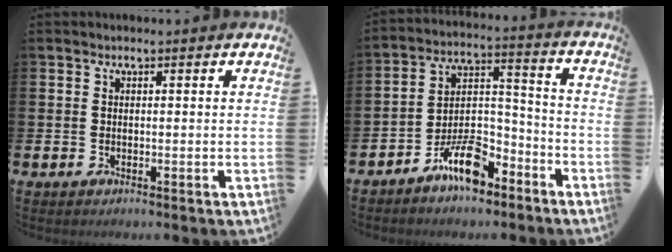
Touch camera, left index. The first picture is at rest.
{"total": 8.8, "force": [-6.4, 3.7, 4.7], "torque": [-0.088, 0.009, -0.122]}